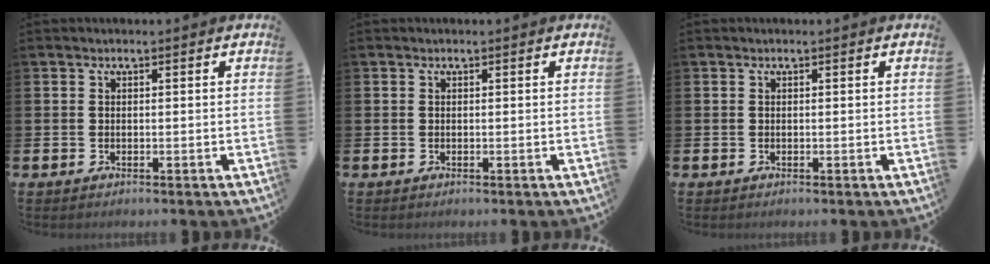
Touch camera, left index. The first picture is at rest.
{"total": 0.0}
{"total": 0.0}